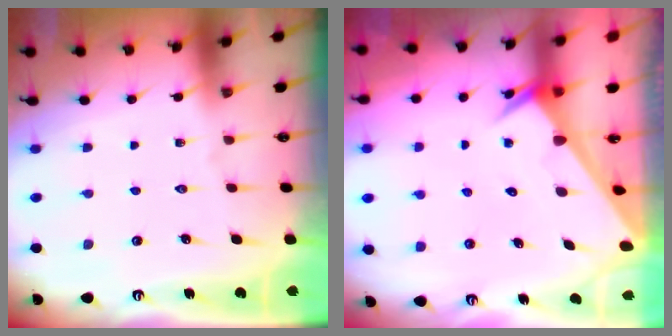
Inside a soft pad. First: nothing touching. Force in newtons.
{"total": 2.5, "press": 2.5, "slide": 0.0}